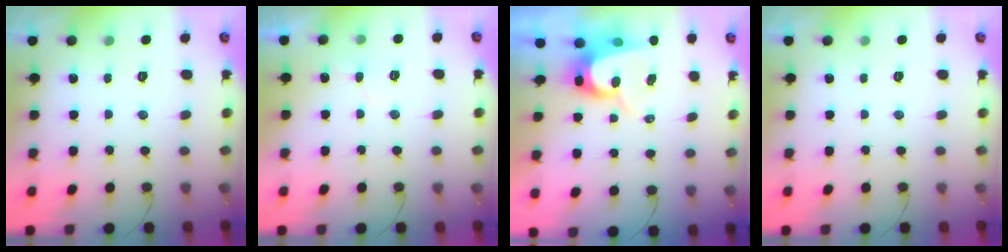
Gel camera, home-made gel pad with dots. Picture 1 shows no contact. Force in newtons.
{"total": 4.3, "press": 4.3, "slide": 0.3}
{"total": 9.0, "press": 9.0, "slide": 0.8}
{"total": 0.0}